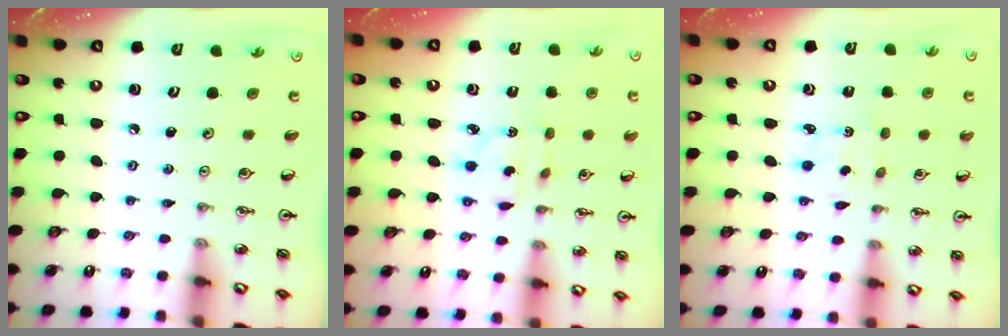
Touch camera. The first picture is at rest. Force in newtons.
{"total": 2.9, "press": 2.9, "slide": 0.1}
{"total": 2.0, "press": 2.0, "slide": 0.4}